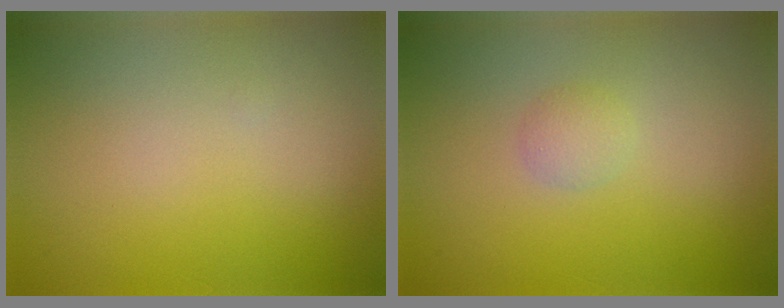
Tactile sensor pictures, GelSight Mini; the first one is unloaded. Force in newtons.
{"total": 1.1, "press": 1.1, "slide": 0.1}